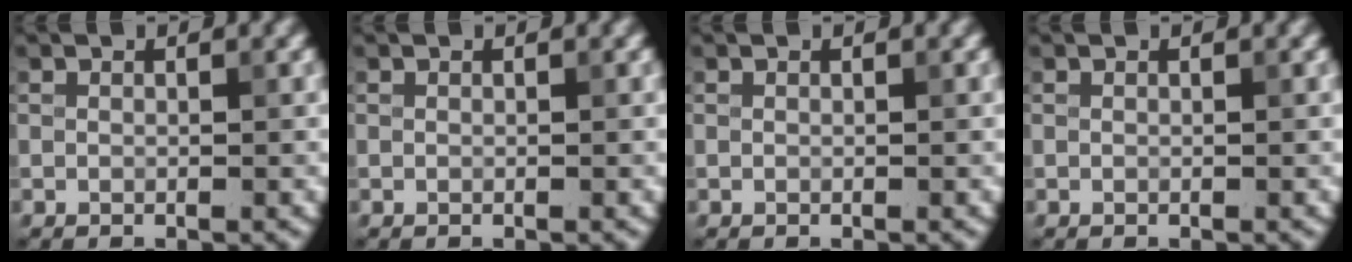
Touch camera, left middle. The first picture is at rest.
{"total": 0.0}
{"total": 0.0}
{"total": 0.0}